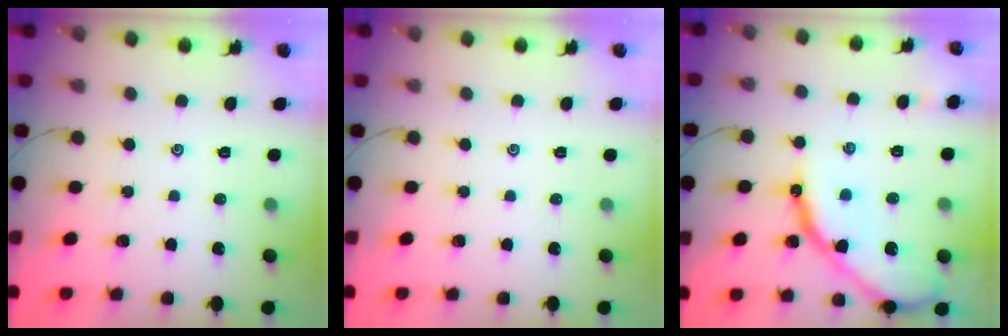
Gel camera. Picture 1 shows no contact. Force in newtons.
{"total": 0.0}
{"total": 16.6, "press": 16.5, "slide": 1.5}